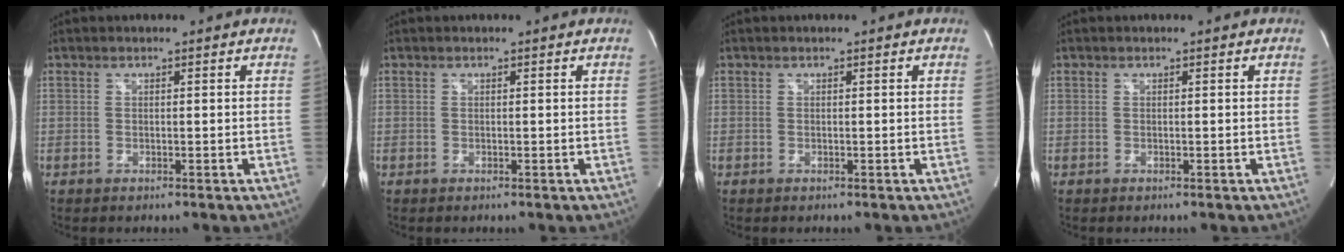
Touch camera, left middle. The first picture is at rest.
{"total": 0.0}
{"total": 0.0}
{"total": 0.0}